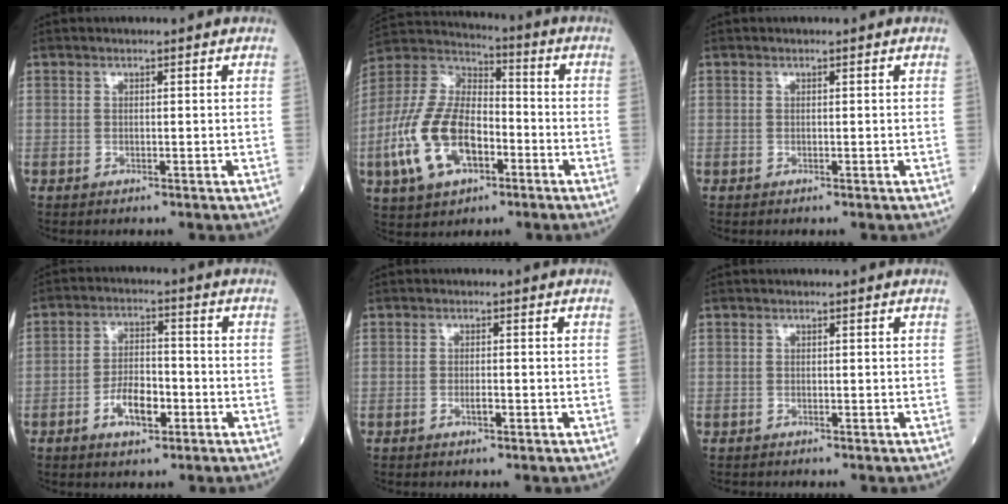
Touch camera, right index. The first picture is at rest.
{"total": 17.4, "force": [-5.6, 9.0, 13.8], "torque": [-0.306, 0.007, -0.101]}
{"total": 0.0}
{"total": 6.2, "force": [-2.7, 2.6, 5.0], "torque": [-0.093, 0.006, -0.048]}
{"total": 1.5, "force": [-0.8, 0.4, 1.3], "torque": [-0.024, 0.001, -0.013]}
{"total": 0.6, "force": [-0.4, 0.4, -0.1], "torque": [-0.001, 0.004, -0.012]}